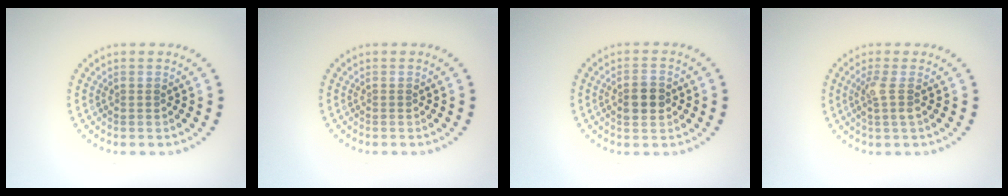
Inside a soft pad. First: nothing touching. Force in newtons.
{"total": 0.0}
{"total": 3.0, "press": 3.0, "slide": 0.1}
{"total": 1.8, "press": 1.5, "slide": 1.1}